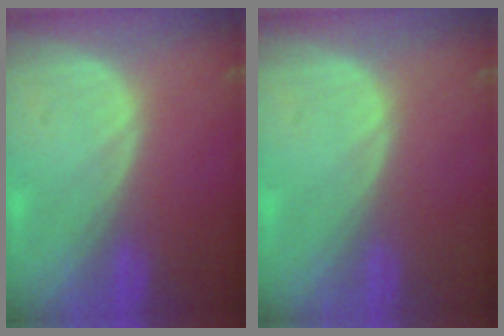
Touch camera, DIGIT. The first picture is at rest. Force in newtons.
{"total": 0.0}